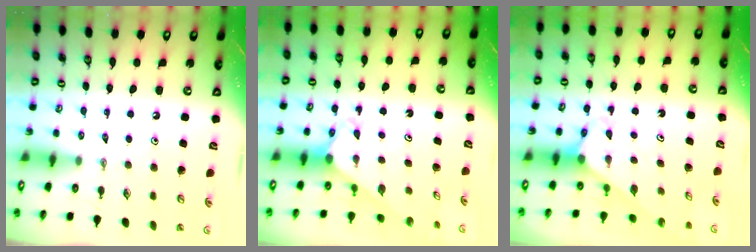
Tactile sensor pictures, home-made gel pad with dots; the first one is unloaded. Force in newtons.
{"total": 2.3, "press": 2.3, "slide": 0.2}
{"total": 2.8, "press": 2.8, "slide": 0.2}